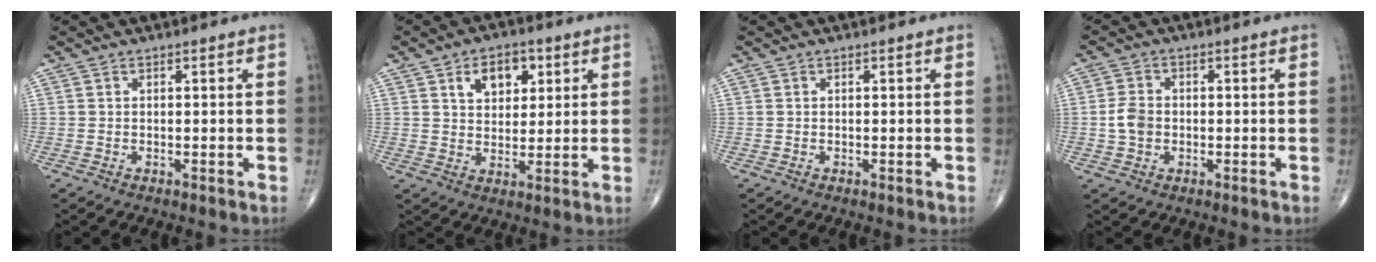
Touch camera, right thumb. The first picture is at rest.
{"total": 8.0, "force": [3.4, 5.2, 5.0], "torque": [-0.045, -0.012, 0.052]}
{"total": 0.0}
{"total": 4.1, "force": [-0.5, 3.1, 2.6], "torque": [-0.049, 0.008, -0.012]}